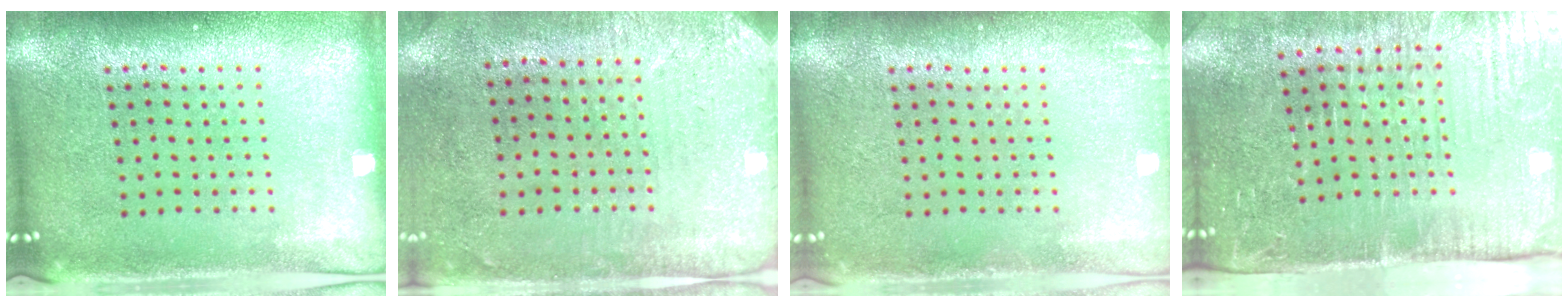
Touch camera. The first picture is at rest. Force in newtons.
{"total": 3.0, "press": 2.4, "slide": 1.8}
{"total": 1.0, "press": 1.0, "slide": 0.1}
{"total": 5.2, "press": 4.5, "slide": 2.6}